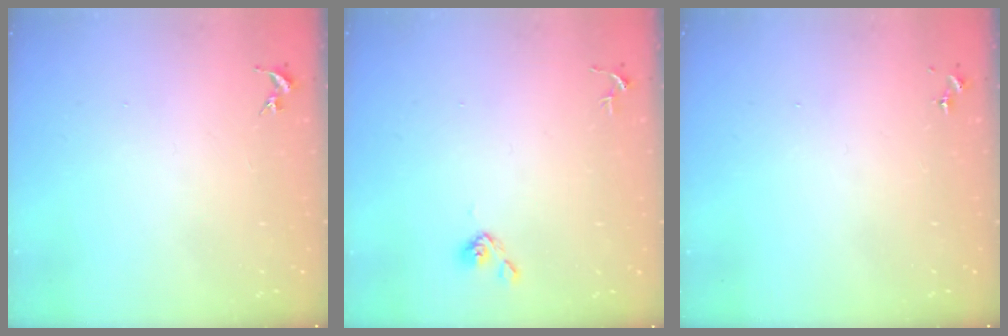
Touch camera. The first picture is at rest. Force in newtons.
{"total": 4.4, "press": 4.3, "slide": 0.6}
{"total": 0.0}